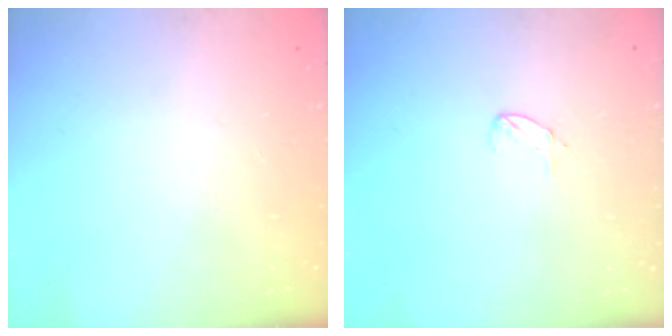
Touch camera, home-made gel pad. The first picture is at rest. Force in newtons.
{"total": 3.7, "press": 3.7, "slide": 0.3}